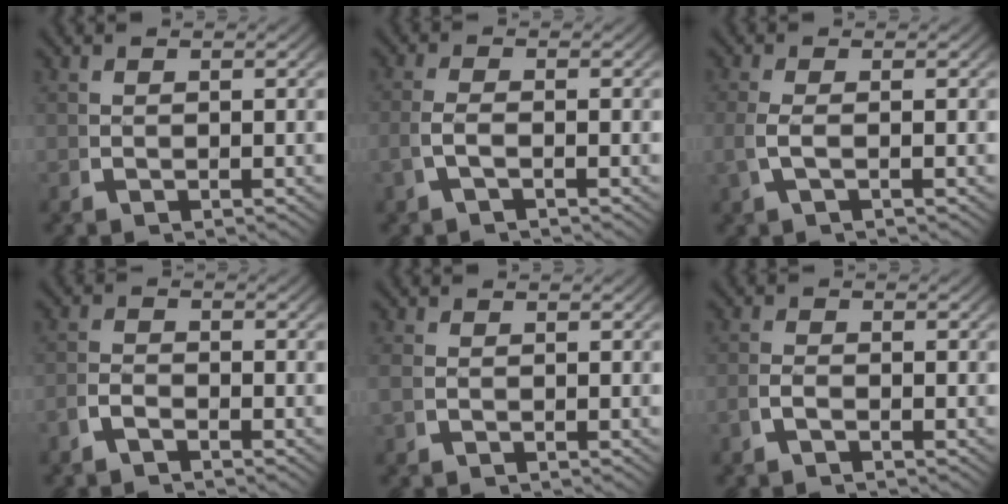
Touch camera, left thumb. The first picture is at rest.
{"total": 1.9, "force": [-0.3, 0.4, 1.8], "torque": [-0.051, 0.000, -0.006]}
{"total": 2.1, "force": [0.1, 0.4, 2.1], "torque": [-0.064, -0.003, 0.006]}
{"total": 1.5, "force": [-1.3, 0.5, 0.5], "torque": [-0.010, -0.004, -0.030]}
{"total": 0.7, "force": [0.1, 0.4, 0.5], "torque": [-0.020, 0.000, 0.003]}
{"total": 1.2, "force": [-0.8, 0.3, 0.8], "torque": [-0.024, -0.004, -0.017]}